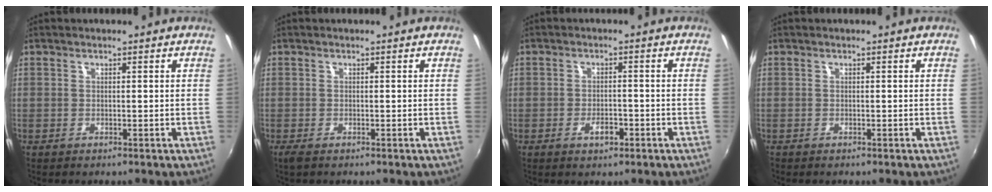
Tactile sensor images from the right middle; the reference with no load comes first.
{"total": 1.2, "force": [-0.8, 0.3, 0.9], "torque": [-0.020, -0.006, -0.015]}
{"total": 2.8, "force": [-1.5, 1.4, 1.9], "torque": [-0.037, -0.001, -0.024]}
{"total": 0.0}